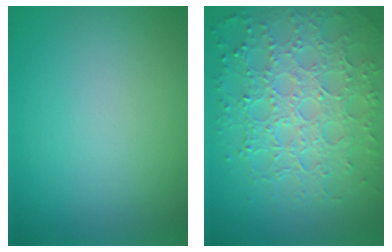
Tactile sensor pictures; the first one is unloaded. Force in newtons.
{"total": 8.0, "press": 5.6, "slide": 5.7}